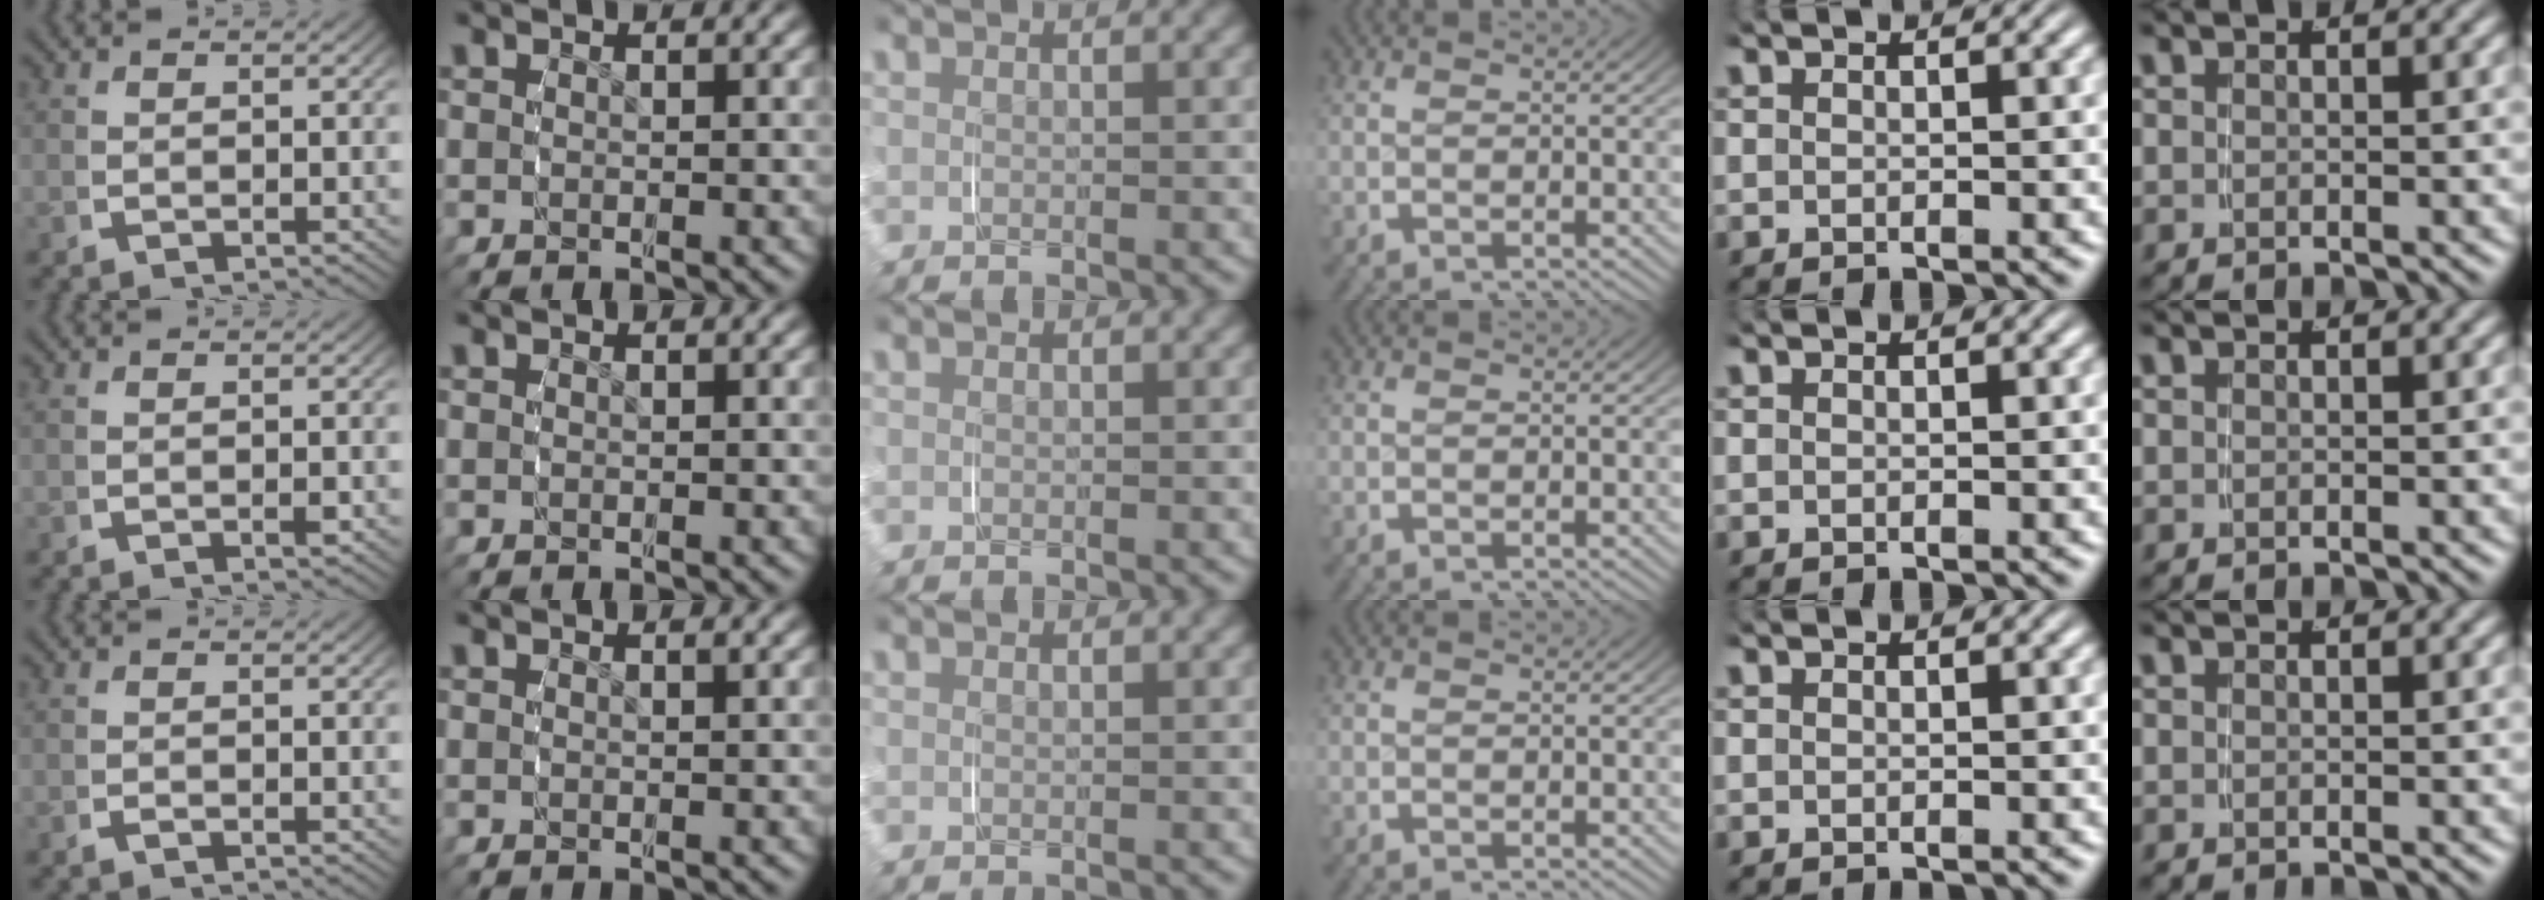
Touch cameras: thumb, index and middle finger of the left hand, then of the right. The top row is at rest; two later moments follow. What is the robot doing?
{"motion": "grasp_and_lifting", "object": "pen bag"}